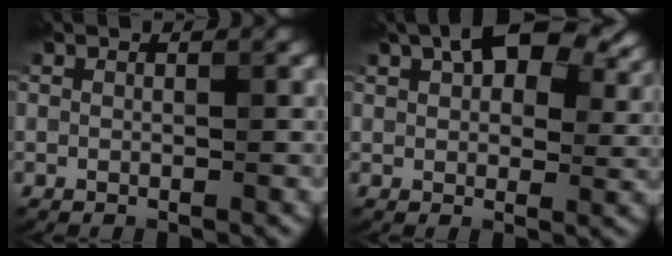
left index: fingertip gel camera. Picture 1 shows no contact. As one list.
[{"total": 9.1, "force": [4.4, 4.9, 6.3], "torque": [-0.090, 0.019, 0.062]}]